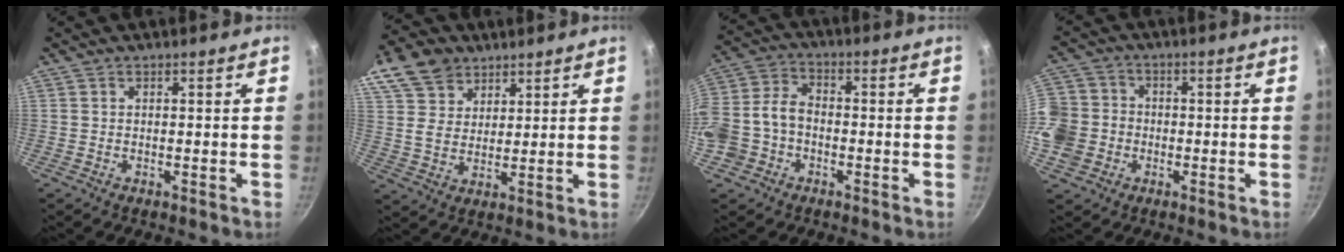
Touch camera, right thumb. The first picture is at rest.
{"total": 12.9, "force": [7.8, 8.9, 5.3], "torque": [-0.087, -0.010, 0.142]}
{"total": 12.4, "force": [-3.8, 9.3, 7.2], "torque": [-0.142, 0.048, -0.081]}
{"total": 13.9, "force": [-3.0, 12.2, 6.0], "torque": [-0.128, 0.038, -0.069]}